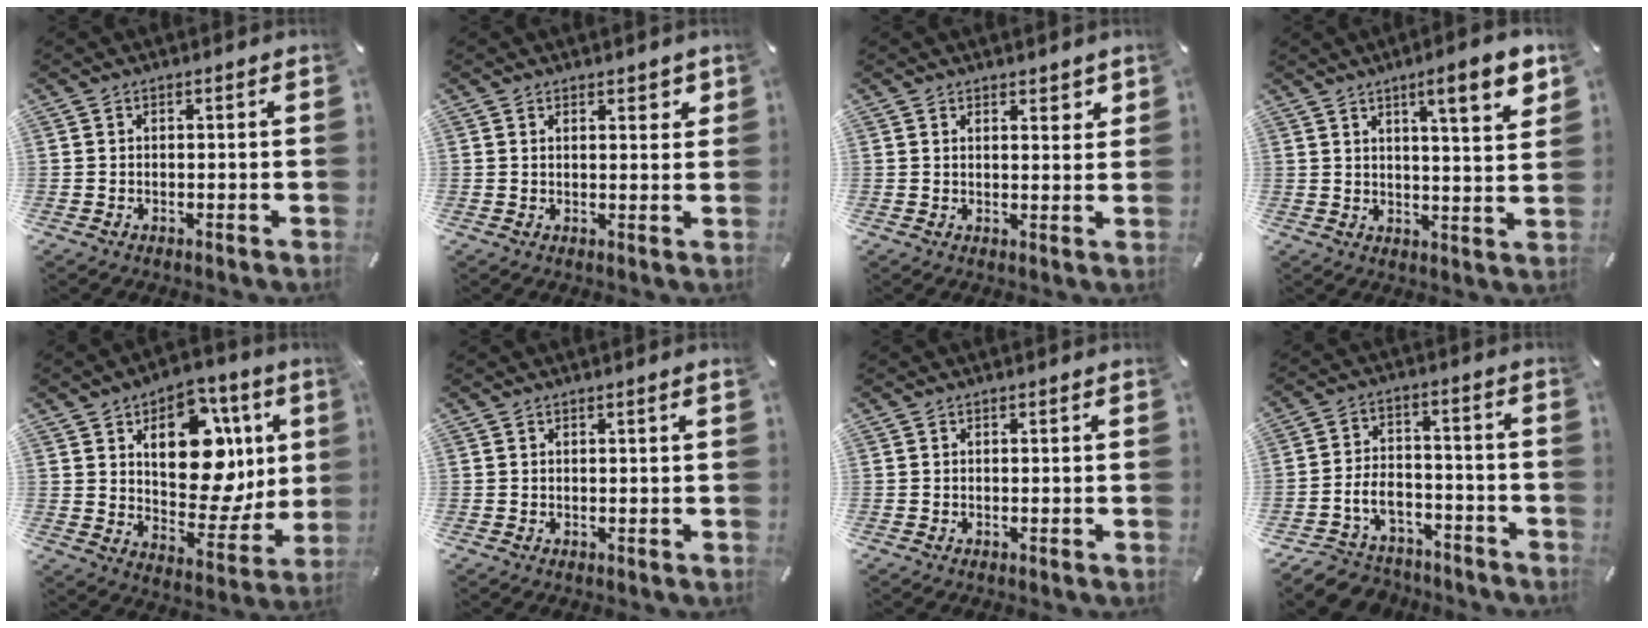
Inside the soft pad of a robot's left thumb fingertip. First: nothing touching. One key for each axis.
{"total": 2.4, "fx": 1.7, "fy": 1.2, "fz": 1.2, "tx": -0.010, "ty": -0.005, "tz": 0.027}
{"total": 2.9, "fx": 2.3, "fy": 1.4, "fz": 0.9, "tx": -0.007, "ty": -0.013, "tz": 0.039}
{"total": 10.3, "fx": 5.9, "fy": 1.5, "fz": 8.3, "tx": -0.114, "ty": -0.033, "tz": 0.088}
{"total": 18.1, "fx": 6.5, "fy": 11.9, "fz": 12.1, "tx": -0.152, "ty": -0.040, "tz": 0.114}
{"total": 0.6, "fx": 0.2, "fy": 0.0, "fz": 0.6, "tx": -0.008, "ty": 0.000, "tz": 0.003}
{"total": 0.0}
{"total": 8.6, "fx": -4.4, "fy": 6.7, "fz": 3.0, "tx": -0.073, "ty": 0.024, "tz": -0.080}